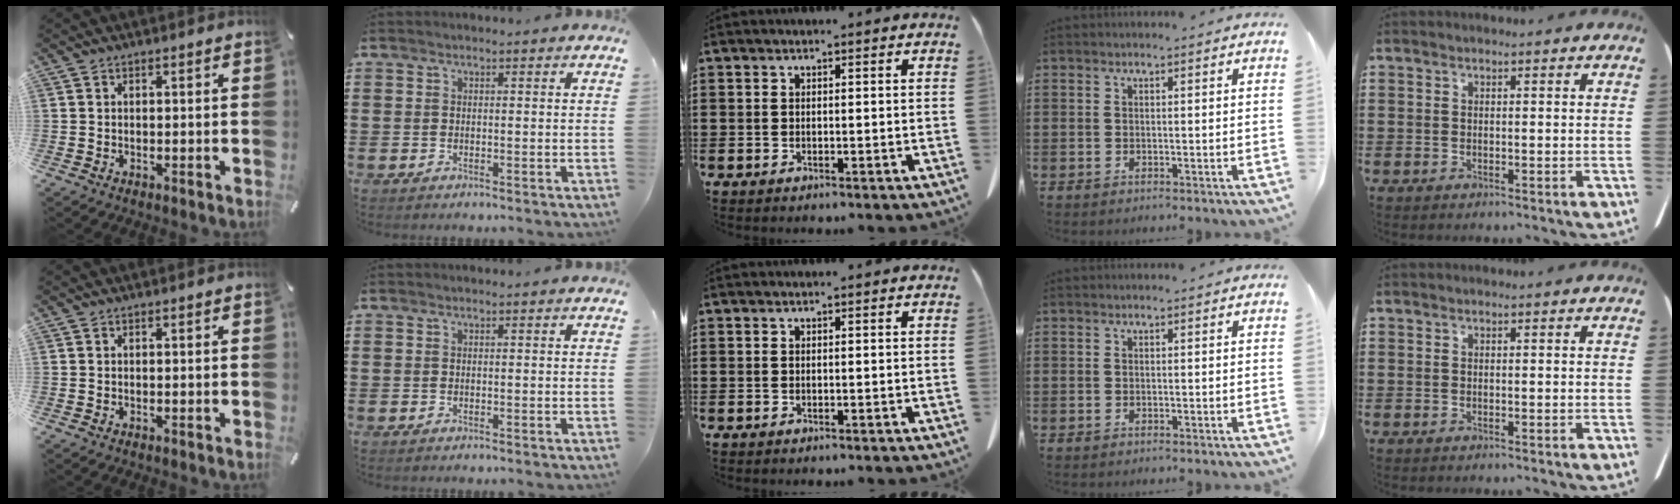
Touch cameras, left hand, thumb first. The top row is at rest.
{}